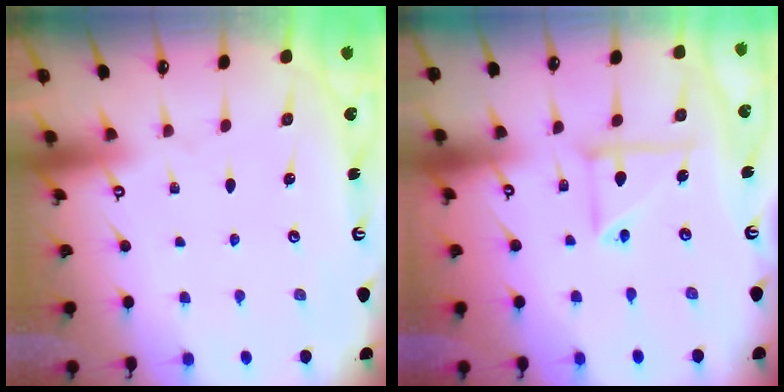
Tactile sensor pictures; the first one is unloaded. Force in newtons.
{"total": 8.6, "press": 8.6, "slide": 0.6}